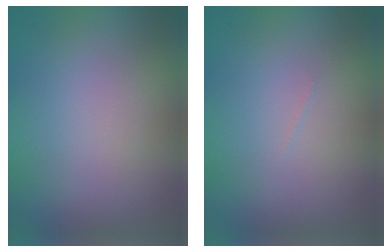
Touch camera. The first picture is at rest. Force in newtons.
{"total": 0.0}